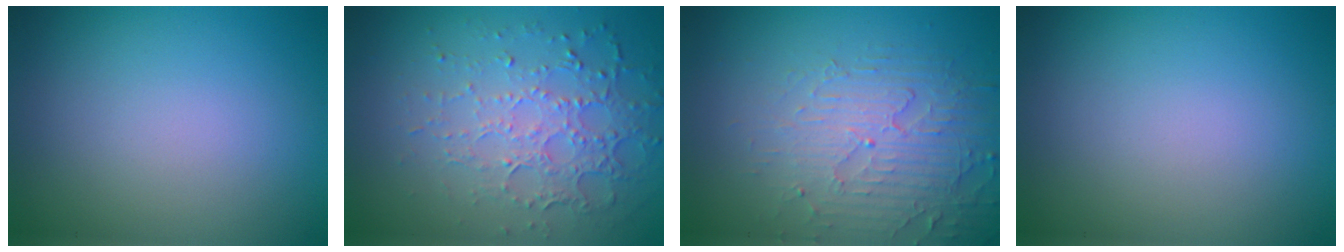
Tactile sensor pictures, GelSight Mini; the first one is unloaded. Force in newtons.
{"total": 4.9, "press": 3.4, "slide": 3.5}
{"total": 3.9, "press": 3.7, "slide": 1.1}
{"total": 0.0}